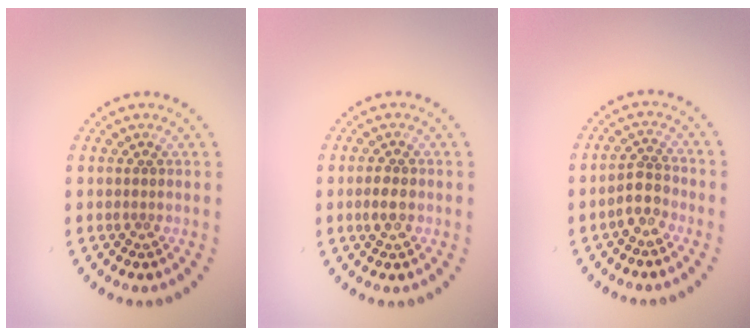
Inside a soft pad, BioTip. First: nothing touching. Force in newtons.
{"total": 1.8, "press": 1.7, "slide": 0.3}
{"total": 2.4, "press": 2.2, "slide": 1.0}